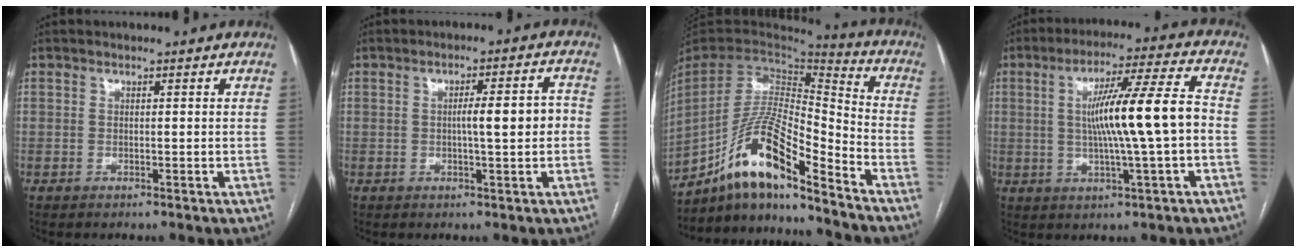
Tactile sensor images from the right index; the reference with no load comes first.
{"total": 5.7, "force": [-0.3, 0.7, 5.7], "torque": [-0.084, 0.014, -0.004]}
{"total": 15.8, "force": [-11.7, 1.9, 10.5], "torque": [-0.203, 0.017, -0.211]}
{"total": 12.5, "force": [-0.4, -0.3, 12.5], "torque": [-0.210, 0.012, -0.006]}